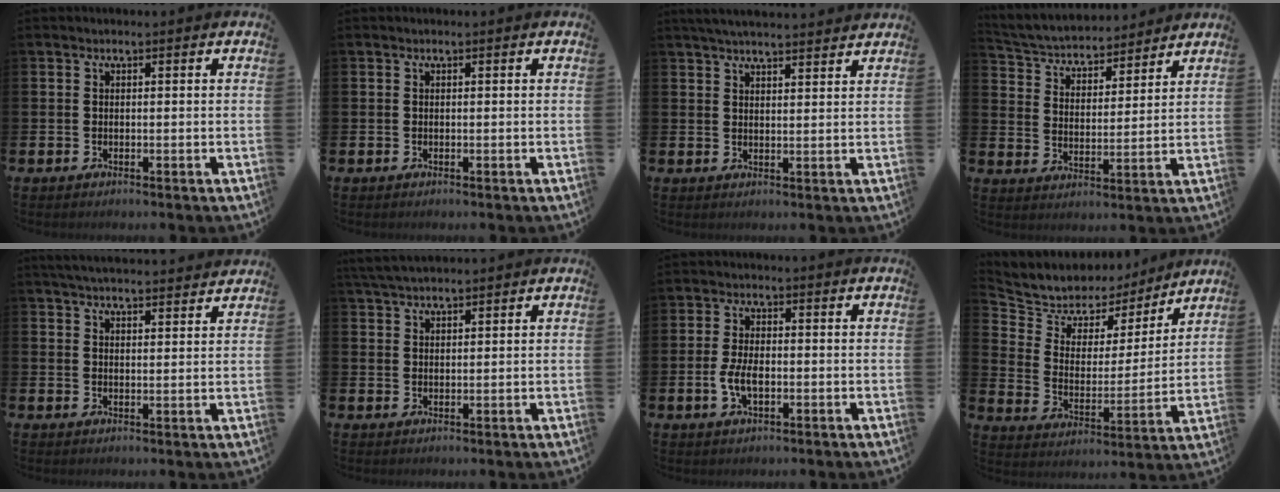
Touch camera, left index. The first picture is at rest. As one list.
[{"total": 0.0}, {"total": 3.9, "force": [3.8, 0.1, 0.8], "torque": [-0.022, -0.013, 0.070]}, {"total": 4.5, "force": [4.3, 1.4, 0.4], "torque": [-0.039, -0.037, 0.070]}, {"total": 4.4, "force": [4.3, 0.0, 0.5], "torque": [-0.018, -0.022, 0.078]}, {"total": 3.5, "force": [3.3, 0.7, 1.1], "torque": [-0.026, -0.006, 0.062]}, {"total": 4.1, "force": [-0.7, 2.1, 3.4], "torque": [-0.067, 0.003, -0.015]}, {"total": 7.6, "force": [6.8, 3.4, 0.5], "torque": [-0.063, -0.051, 0.122]}]